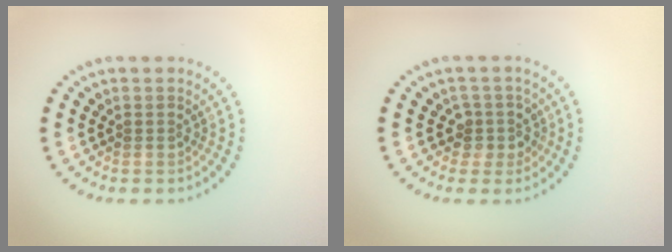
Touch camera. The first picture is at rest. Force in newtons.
{"total": 2.1, "press": 1.7, "slide": 1.3}